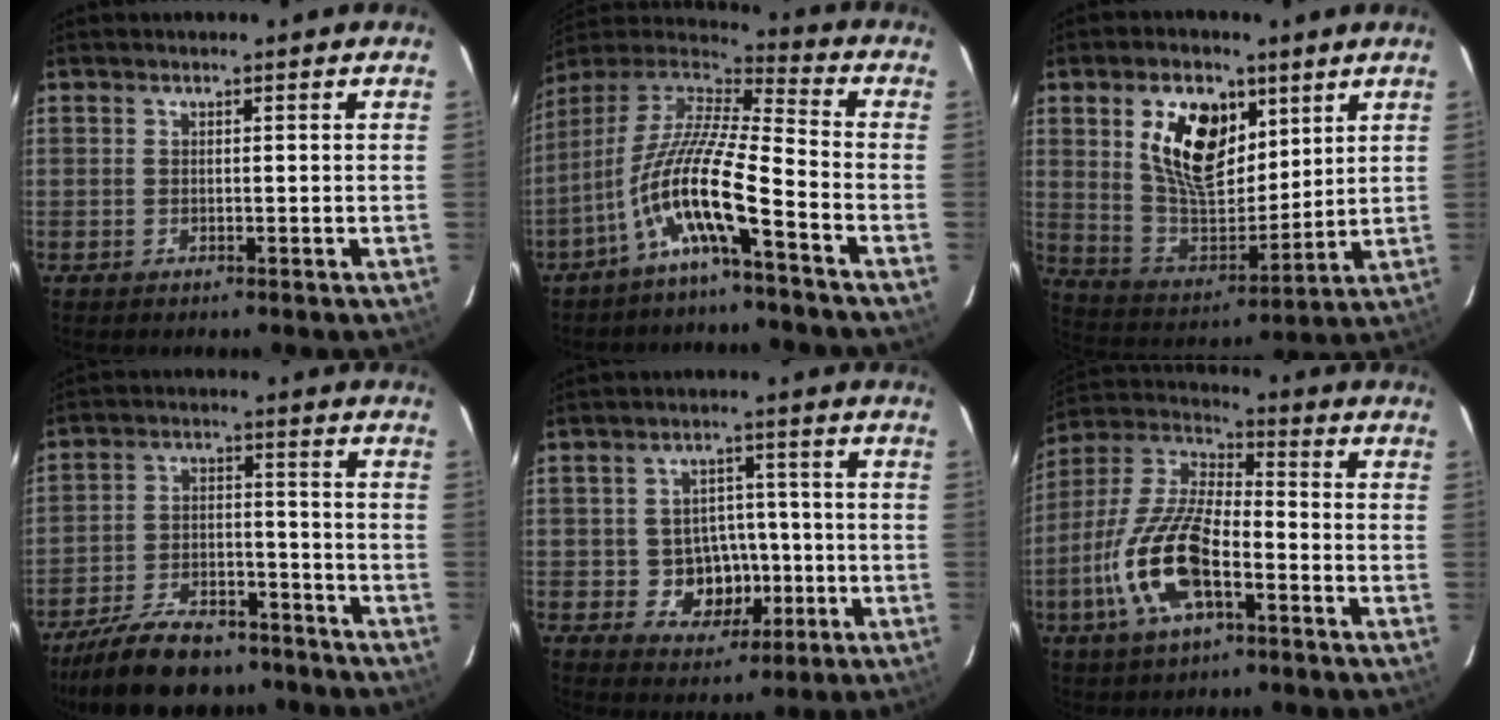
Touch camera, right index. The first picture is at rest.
{"total": 13.8, "force": [-6.1, 1.4, 12.3], "torque": [-0.224, -0.001, -0.122]}
{"total": 15.4, "force": [6.4, 8.6, 11.0], "torque": [-0.202, 0.005, 0.128]}
{"total": 18.9, "force": [-15.5, 7.3, 8.0], "torque": [-0.169, 0.007, -0.229]}
{"total": 8.2, "force": [-1.9, 7.2, 3.5], "torque": [-0.075, 0.016, -0.012]}
{"total": 16.2, "force": [-6.4, 6.2, 13.5], "torque": [-0.288, -0.006, -0.128]}